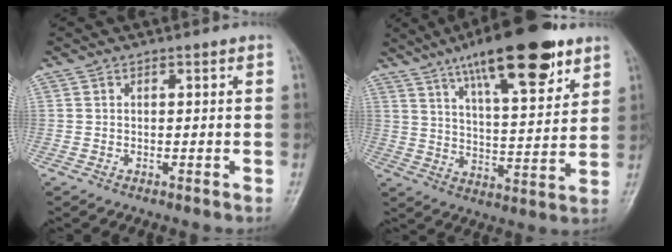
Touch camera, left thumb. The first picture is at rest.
{"total": 20.5, "force": [12.6, 5.8, 15.0], "torque": [-0.209, -0.042, 0.204]}